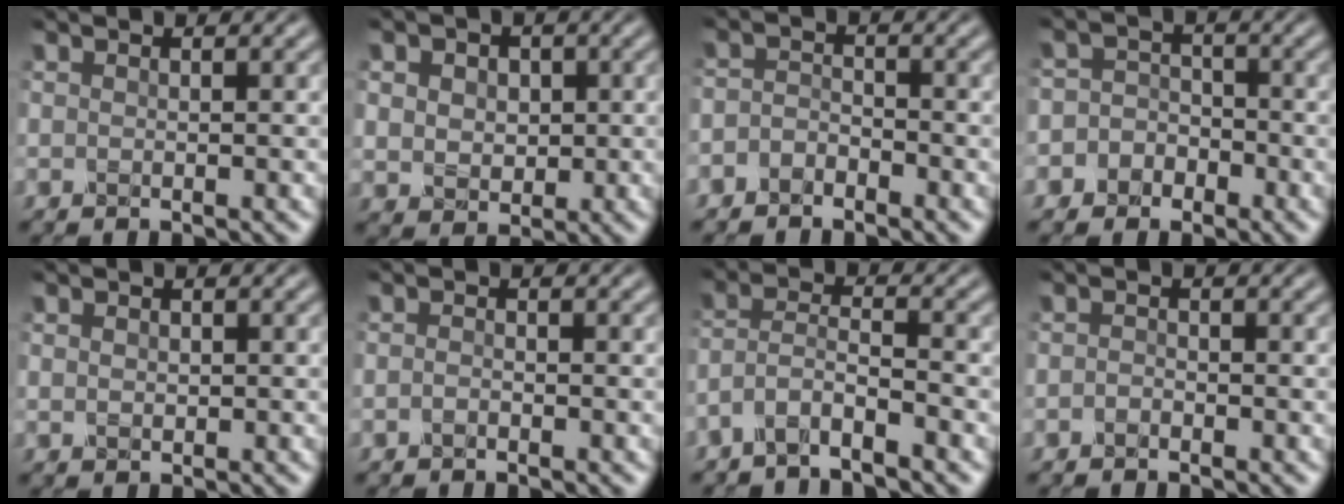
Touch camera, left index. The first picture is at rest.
{"total": 5.2, "force": [1.5, 4.1, 2.7], "torque": [-0.059, 0.017, 0.013]}
{"total": 1.7, "force": [-1.3, 0.9, 0.6], "torque": [-0.012, 0.005, -0.031]}
{"total": 4.1, "force": [-2.0, 3.5, 0.5], "torque": [0.027, 0.004, -0.055]}
{"total": 0.8, "force": [0.2, 0.6, 0.4], "torque": [-0.009, -0.002, 0.005]}
{"total": 0.7, "force": [-0.4, 0.3, 0.4], "torque": [-0.010, -0.001, -0.009]}
{"total": 3.1, "force": [-2.3, 0.7, 2.0], "torque": [-0.041, 0.006, -0.055]}
{"total": 0.7, "force": [-0.5, 0.4, 0.3], "torque": [-0.006, -0.001, -0.011]}